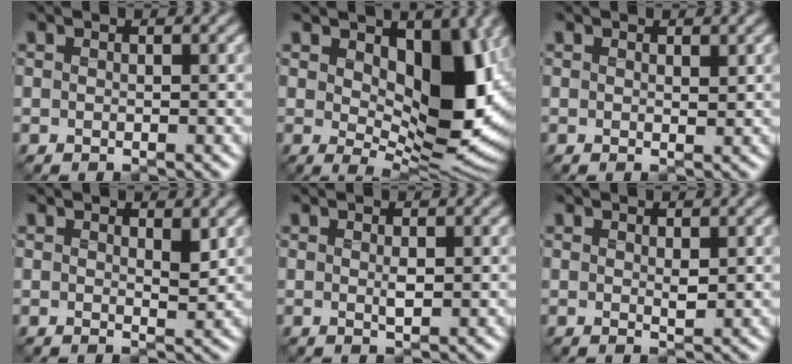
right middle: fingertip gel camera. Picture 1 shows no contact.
{"total": 11.2, "force": [2.3, 5.7, 9.4], "torque": [-0.138, -0.014, 0.038]}
{"total": 0.8, "force": [0.6, 0.3, 0.4], "torque": [-0.010, -0.004, 0.009]}
{"total": 1.6, "force": [0.9, 0.6, 1.2], "torque": [-0.020, -0.007, 0.014]}
{"total": 0.8, "force": [-0.1, 0.2, 0.8], "torque": [-0.019, -0.004, -0.001]}
{"total": 0.9, "force": [0.3, 0.3, 0.8], "torque": [-0.018, -0.005, 0.005]}